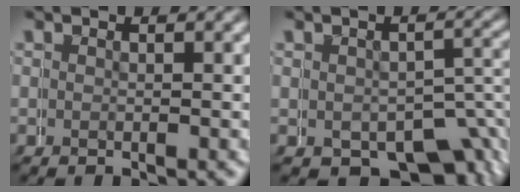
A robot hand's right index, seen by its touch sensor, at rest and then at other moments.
{"total": 6.5, "force": [-2.7, 4.6, 3.7], "torque": [-0.032, -0.011, -0.040]}